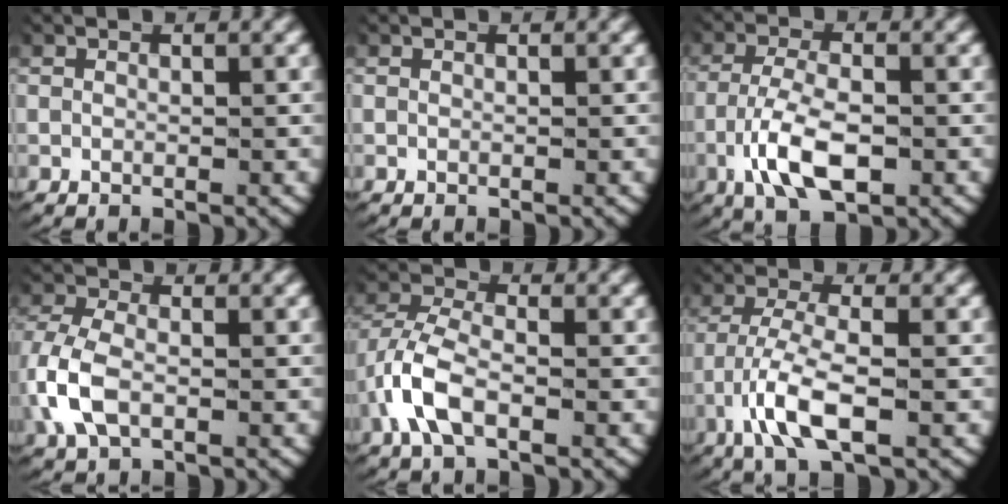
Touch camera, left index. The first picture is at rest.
{"total": 0.0}
{"total": 6.0, "force": [-2.2, 2.8, 4.8], "torque": [-0.102, -0.019, -0.028]}
{"total": 4.7, "force": [-0.7, 3.3, 3.3], "torque": [-0.102, -0.019, -0.003]}
{"total": 4.0, "force": [-1.1, 2.3, 3.0], "torque": [-0.081, -0.008, -0.019]}
{"total": 5.5, "force": [-2.0, 2.3, 4.6], "torque": [-0.114, -0.024, -0.024]}